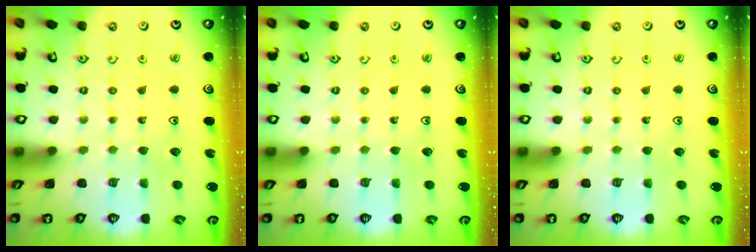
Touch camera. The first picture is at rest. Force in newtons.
{"total": 0.0}
{"total": 0.0}